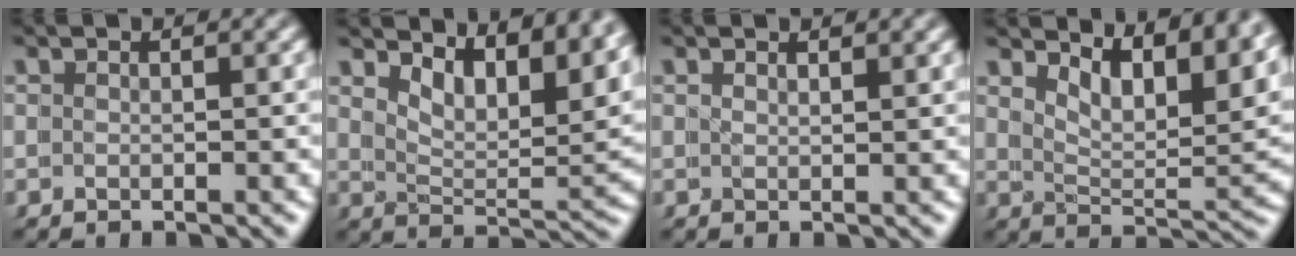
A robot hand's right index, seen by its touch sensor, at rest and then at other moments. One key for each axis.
{"total": 5.0, "fx": 4.1, "fy": 0.8, "fz": 2.8, "tx": -0.021, "ty": 0.003, "tz": 0.060}
{"total": 2.0, "fx": 0.6, "fy": -1.3, "fz": -1.3, "tx": 0.020, "ty": -0.005, "tz": 0.016}
{"total": 5.3, "fx": 4.1, "fy": 0.9, "fz": 3.3, "tx": -0.027, "ty": 0.004, "tz": 0.062}